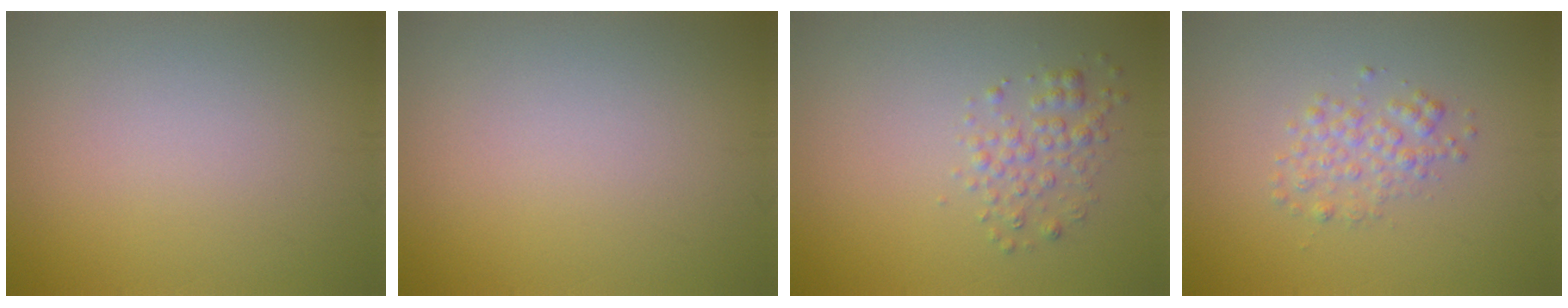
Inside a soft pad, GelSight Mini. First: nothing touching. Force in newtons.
{"total": 0.0}
{"total": 2.0, "press": 2.0, "slide": 0.1}
{"total": 2.1, "press": 2.1, "slide": 0.1}